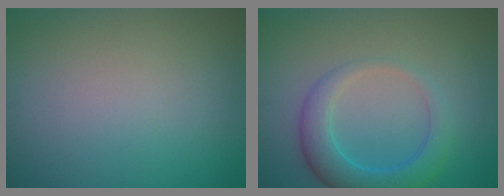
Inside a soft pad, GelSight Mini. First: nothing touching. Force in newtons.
{"total": 4.2, "press": 4.2, "slide": 0.2}